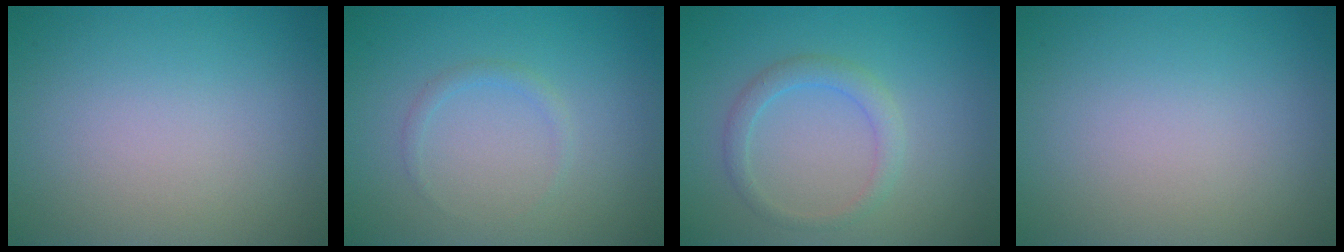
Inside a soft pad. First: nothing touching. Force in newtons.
{"total": 0.9, "press": 0.9, "slide": 0.0}
{"total": 2.0, "press": 2.0, "slide": 0.1}
{"total": 0.0}